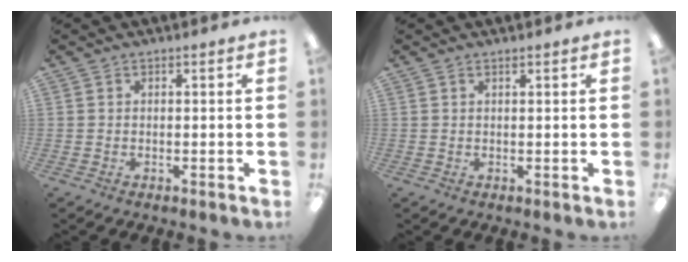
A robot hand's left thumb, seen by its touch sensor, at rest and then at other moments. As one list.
[{"total": 0.6, "force": [0.5, 0.2, 0.3], "torque": [-0.006, 0.001, 0.010]}]